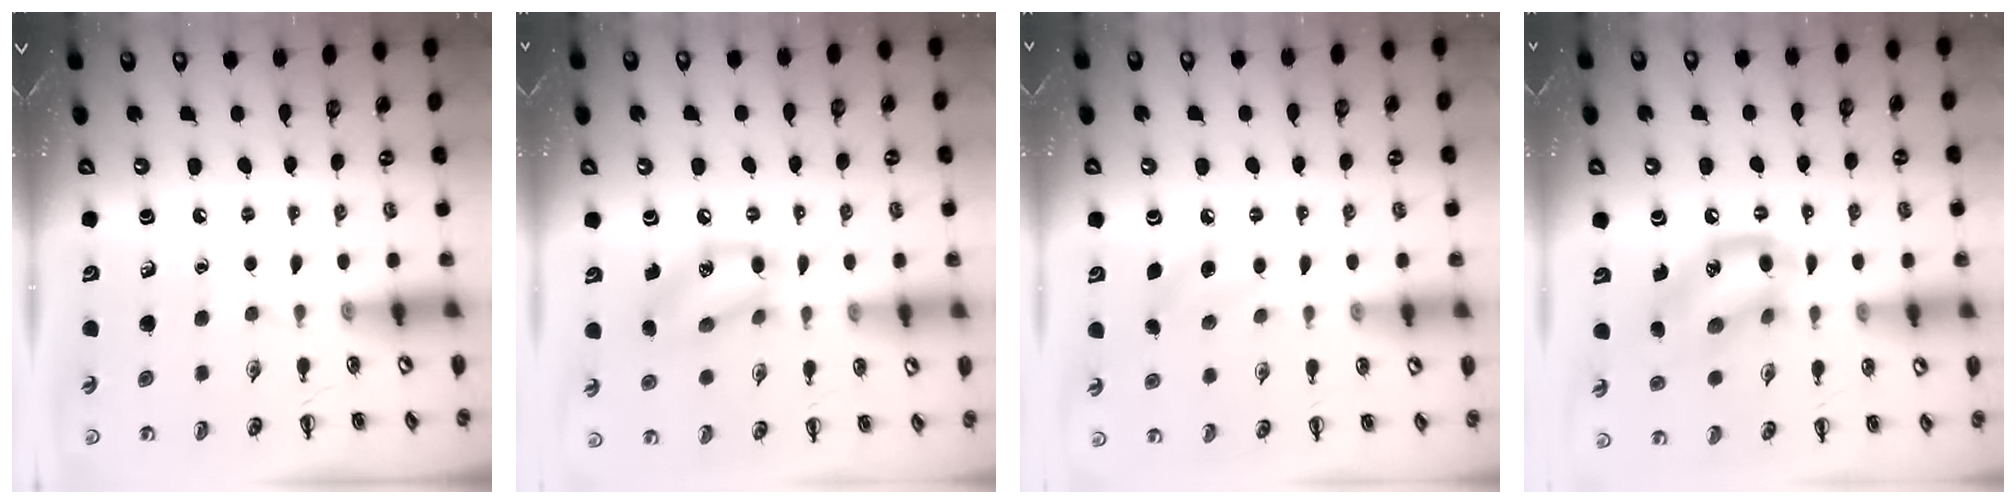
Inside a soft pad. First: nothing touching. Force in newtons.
{"total": 11.7, "press": 11.6, "slide": 1.8}
{"total": 7.4, "press": 7.1, "slide": 2.0}
{"total": 13.0, "press": 12.9, "slide": 1.0}